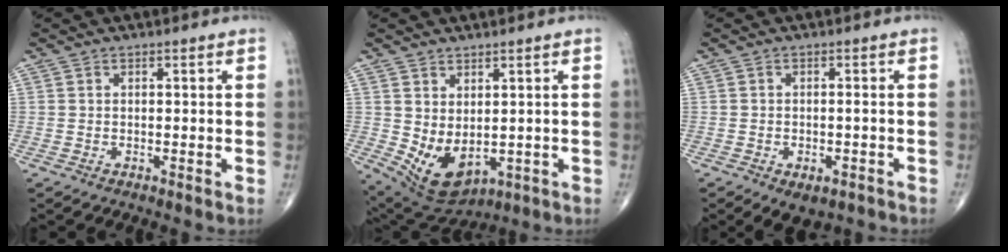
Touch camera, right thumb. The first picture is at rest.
{"total": 8.9, "force": [-0.3, 5.3, 7.2], "torque": [-0.112, -0.011, 0.025]}
{"total": 5.1, "force": [-2.9, 2.7, 3.3], "torque": [-0.039, 0.016, -0.035]}